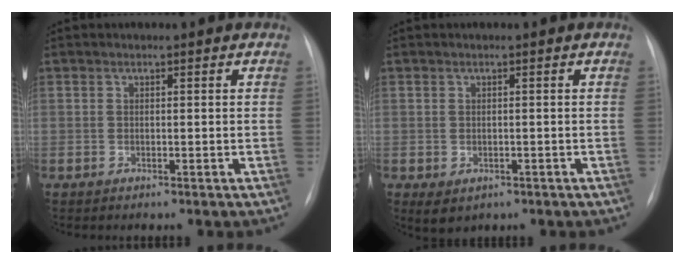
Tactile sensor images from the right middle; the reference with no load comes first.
{"total": 2.8, "force": [-1.1, 2.1, 1.5], "torque": [-0.021, -0.004, -0.002]}